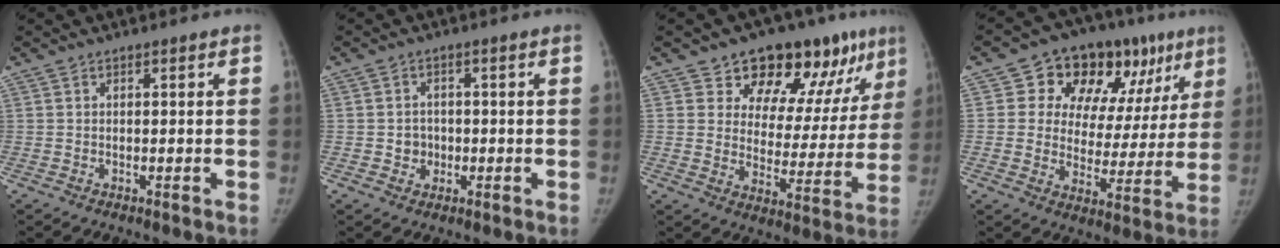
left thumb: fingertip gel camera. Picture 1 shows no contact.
{"total": 3.0, "force": [-0.5, 2.8, 0.9], "torque": [0.007, 0.007, -0.008]}
{"total": 18.7, "force": [12.0, 10.0, 10.3], "torque": [-0.080, -0.053, 0.163]}
{"total": 20.4, "force": [9.7, 13.2, 12.2], "torque": [-0.103, 0.001, 0.138]}